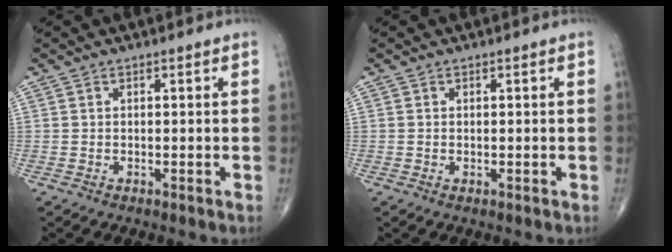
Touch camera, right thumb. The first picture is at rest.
{"total": 0.0}